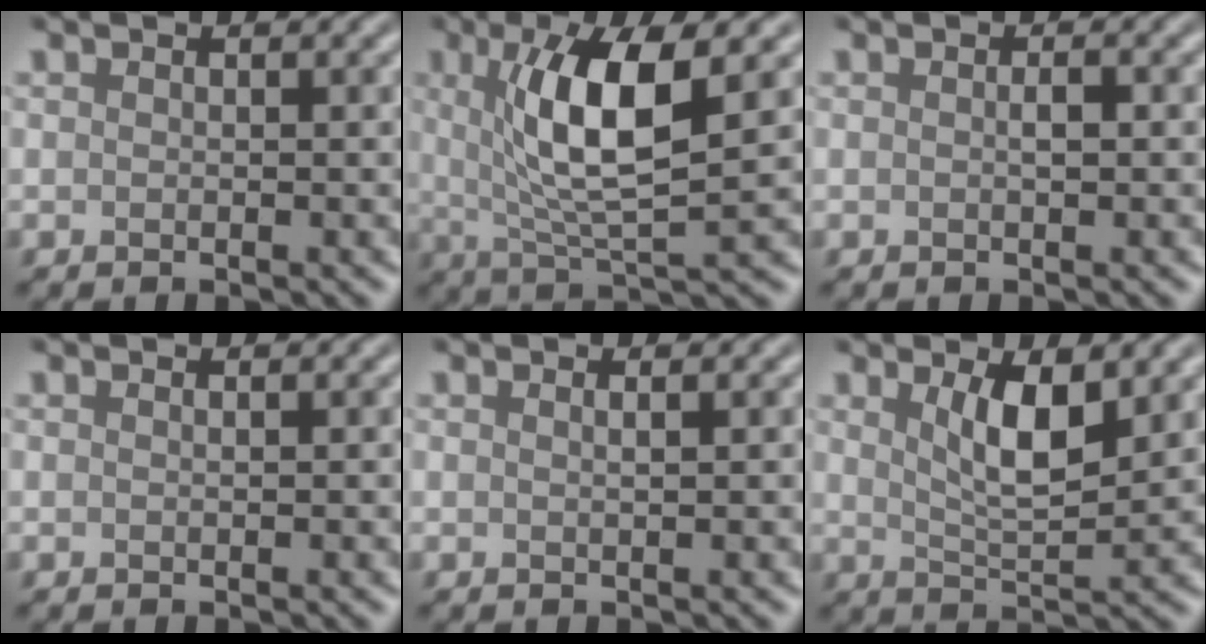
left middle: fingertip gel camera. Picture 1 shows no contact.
{"total": 8.0, "force": [1.8, 2.1, 7.5], "torque": [-0.133, -0.008, 0.035]}
{"total": 0.8, "force": [0.0, 0.2, 0.8], "torque": [-0.015, 0.001, 0.001]}
{"total": 0.0}
{"total": 0.9, "force": [0.4, 0.3, 0.7], "torque": [-0.004, 0.001, 0.000]}
{"total": 4.2, "force": [1.7, 1.3, 3.6], "torque": [-0.070, -0.006, 0.033]}